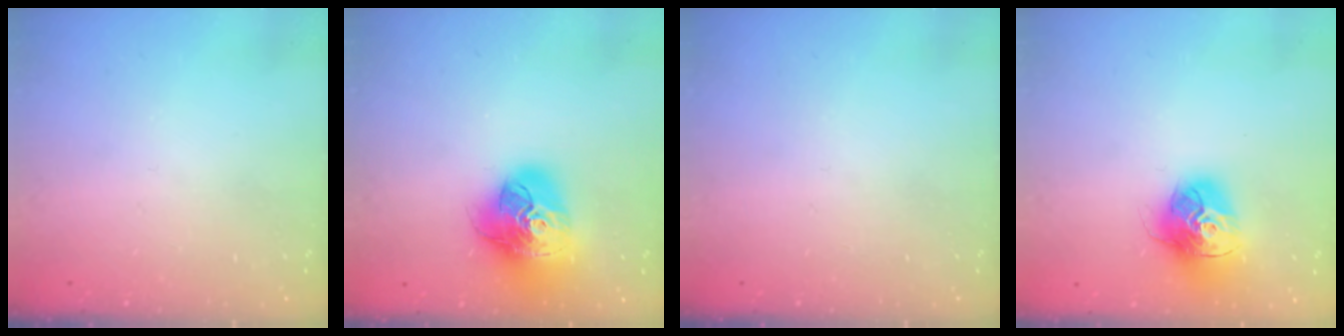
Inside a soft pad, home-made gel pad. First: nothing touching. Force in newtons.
{"total": 21.4, "press": 21.3, "slide": 2.3}
{"total": 0.0}
{"total": 15.4, "press": 15.3, "slide": 1.5}